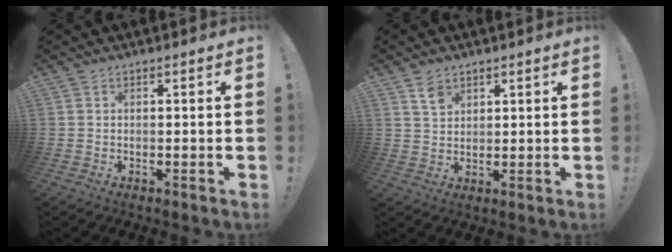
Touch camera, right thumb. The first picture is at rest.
{"total": 5.1, "force": [3.4, 3.4, 1.8], "torque": [-0.025, -0.013, 0.062]}